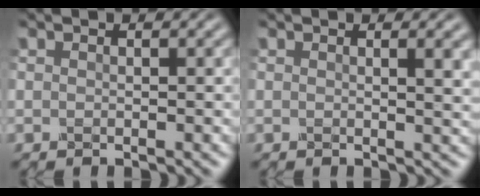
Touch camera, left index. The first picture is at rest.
{"total": 2.2, "force": [0.7, 0.7, 2.0], "torque": [-0.014, 0.003, 0.007]}